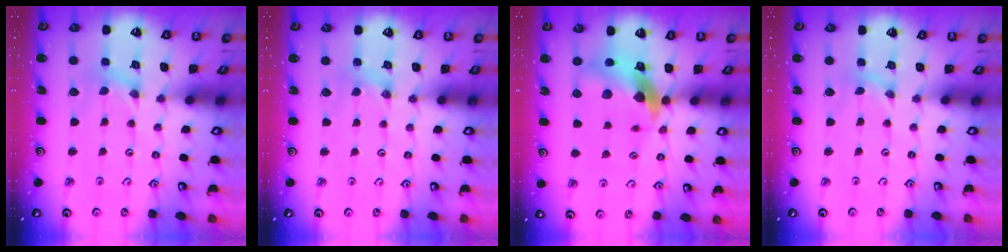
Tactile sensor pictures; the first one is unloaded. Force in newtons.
{"total": 1.4, "press": 1.4, "slide": 0.2}
{"total": 12.0, "press": 11.9, "slide": 1.6}
{"total": 0.0}